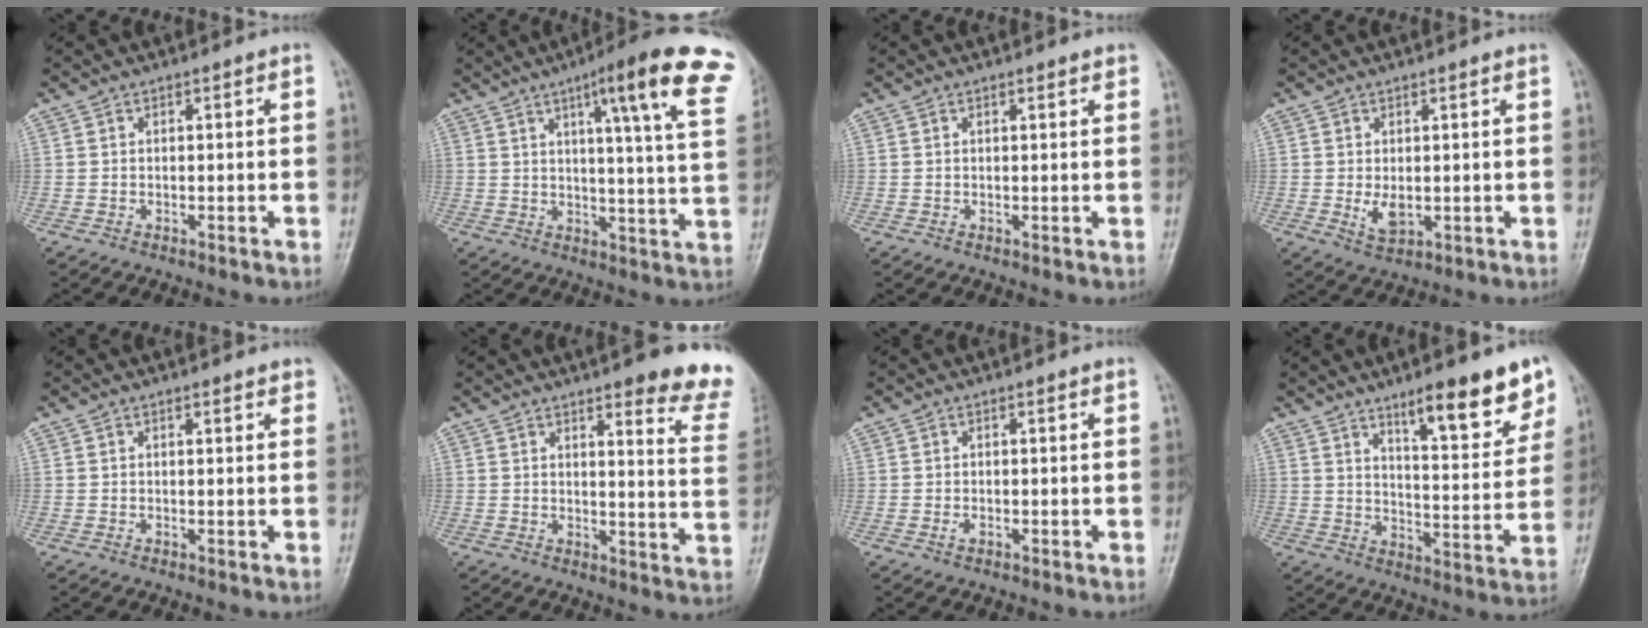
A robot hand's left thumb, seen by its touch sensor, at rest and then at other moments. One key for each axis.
{"total": 20.3, "fx": 10.6, "fy": 2.6, "fz": 17.1, "tx": -0.213, "ty": -0.029, "tz": 0.123}
{"total": 1.1, "fx": 0.9, "fy": 0.3, "fz": 0.7, "tx": -0.006, "ty": -0.001, "tz": 0.010}
{"total": 3.5, "fx": 0.2, "fy": 1.8, "fz": 2.9, "tx": -0.046, "ty": -0.010, "tz": 0.012}
{"total": 1.7, "fx": 1.4, "fy": 0.5, "fz": 0.9, "tx": -0.004, "ty": 0.000, "tz": 0.014}
{"total": 16.1, "fx": 12.9, "fy": 2.8, "fz": 9.1, "tx": -0.077, "ty": -0.082, "tz": 0.135}
{"total": 0.8, "fx": -0.1, "fy": 0.4, "fz": 0.7, "tx": -0.014, "ty": 0.002, "tz": 0.000}
{"total": 14.5, "fx": 9.5, "fy": 3.6, "fz": 10.3, "tx": -0.114, "ty": -0.059, "tz": 0.146}